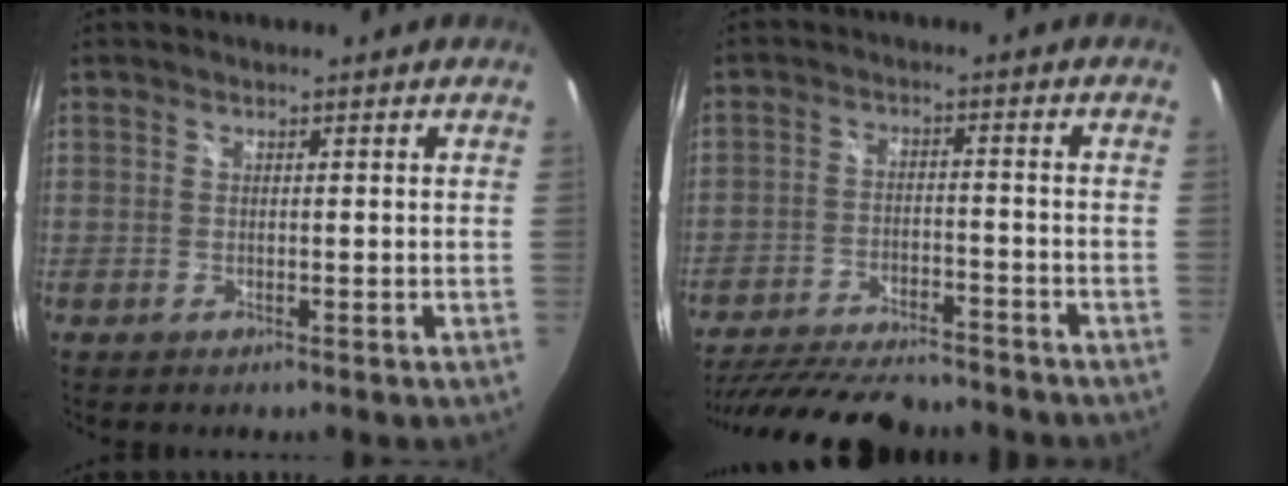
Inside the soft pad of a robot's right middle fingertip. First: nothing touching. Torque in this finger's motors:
{"motor_torque": [0.09, -0.69, 0.39, 0.04]}